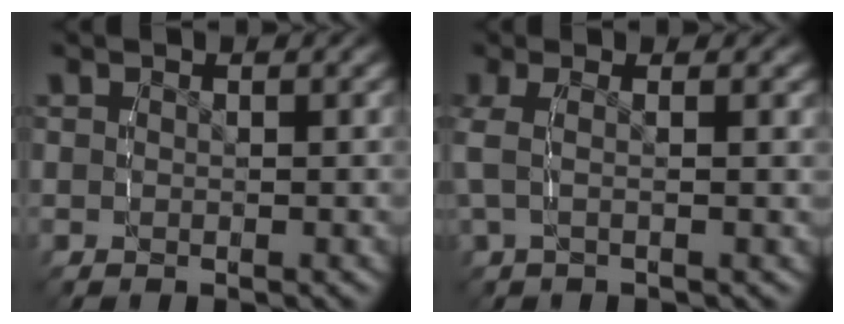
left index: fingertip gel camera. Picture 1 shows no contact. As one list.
[{"total": 2.6, "force": [0.6, 0.6, 2.5], "torque": [-0.059, 0.004, 0.008]}]